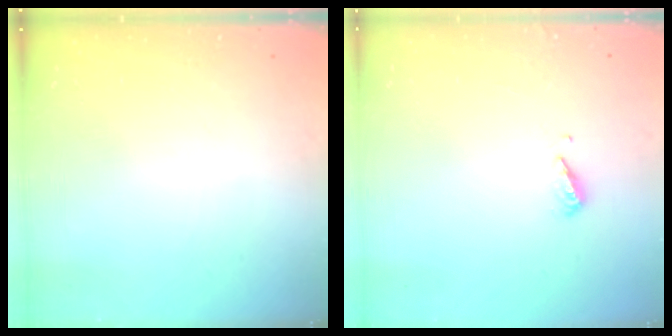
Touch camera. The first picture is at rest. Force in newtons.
{"total": 4.0, "press": 3.9, "slide": 0.3}